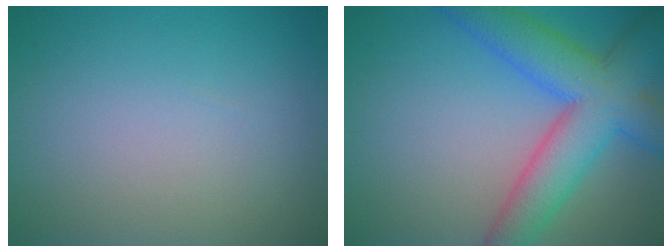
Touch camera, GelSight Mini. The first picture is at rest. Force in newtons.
{"total": 8.8, "press": 8.8, "slide": 0.4}